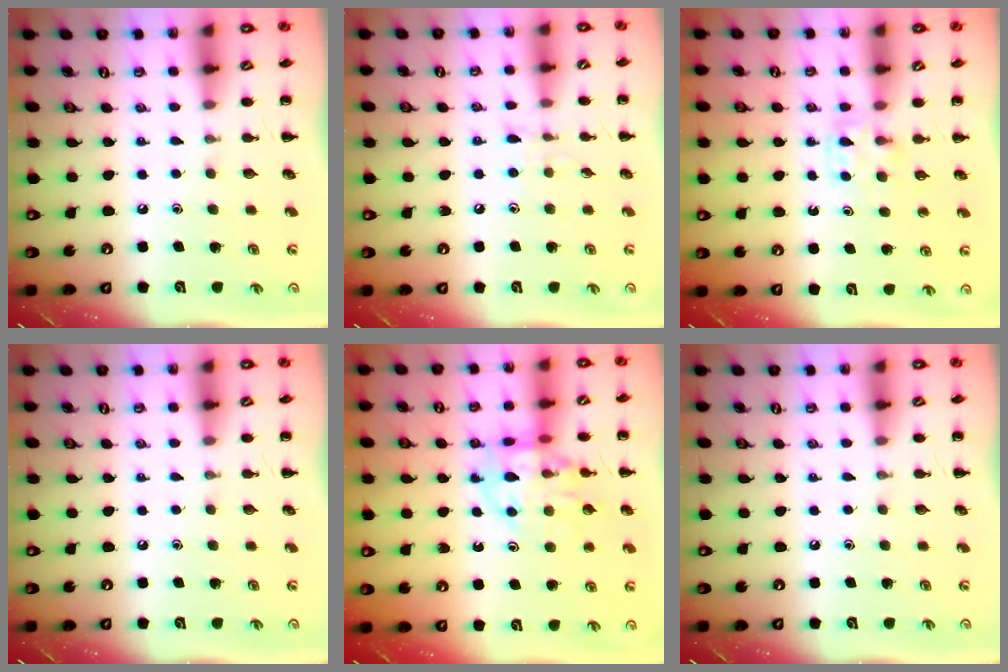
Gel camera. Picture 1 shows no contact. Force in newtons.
{"total": 4.9, "press": 4.5, "slide": 1.8}
{"total": 3.7, "press": 3.5, "slide": 1.3}
{"total": 0.0}
{"total": 12.5, "press": 12.3, "slide": 2.2}
{"total": 0.0}